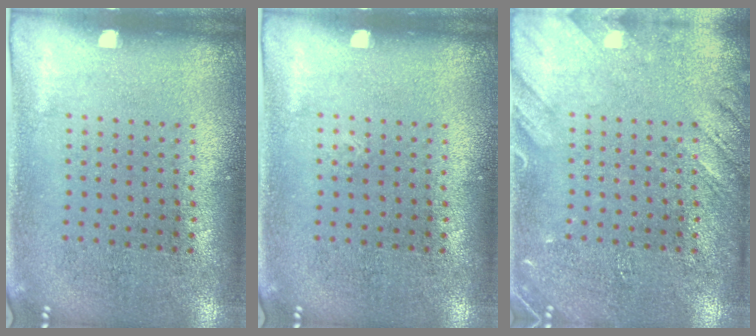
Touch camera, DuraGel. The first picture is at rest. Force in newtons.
{"total": 0.0}
{"total": 2.3, "press": 2.3, "slide": 0.3}